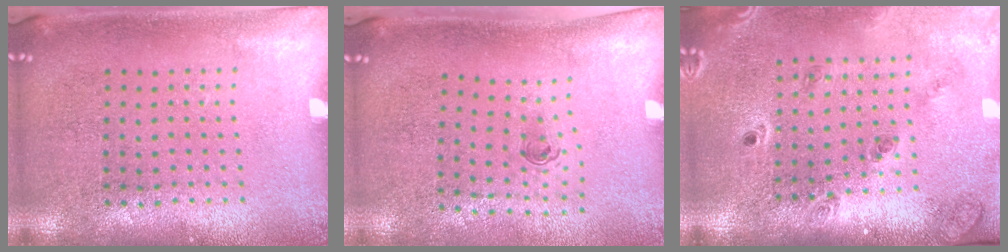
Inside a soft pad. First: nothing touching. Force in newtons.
{"total": 0.7, "press": 0.3, "slide": 0.6}
{"total": 1.6, "press": 1.5, "slide": 0.4}